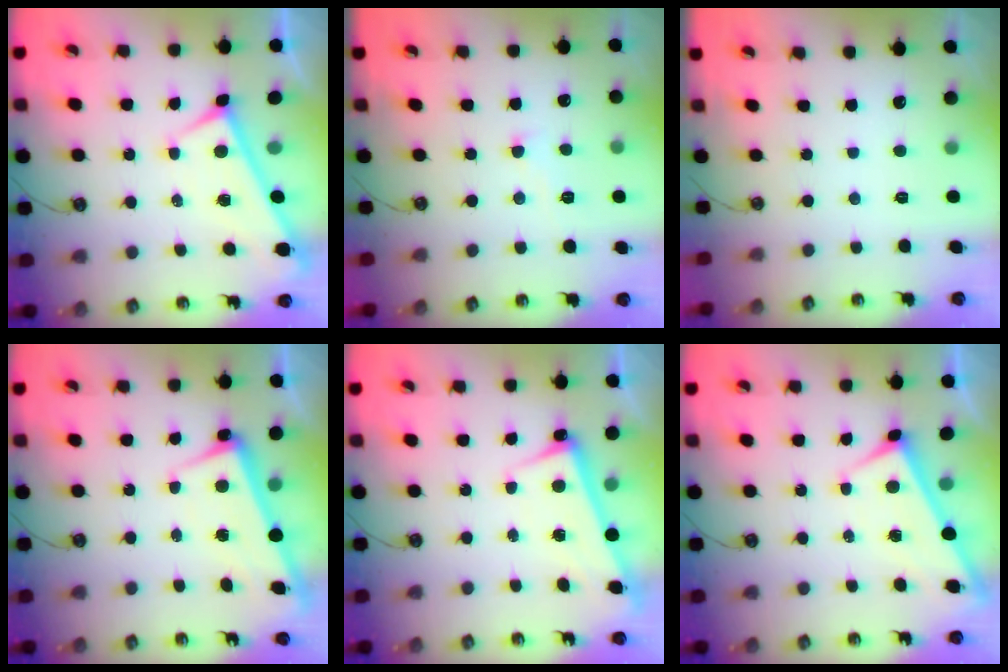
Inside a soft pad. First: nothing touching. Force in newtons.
{"total": 3.0, "press": 3.0, "slide": 0.4}
{"total": 0.0}
{"total": 2.2, "press": 2.1, "slide": 0.5}
{"total": 2.6, "press": 2.5, "slide": 0.7}
{"total": 1.8, "press": 1.8, "slide": 0.1}